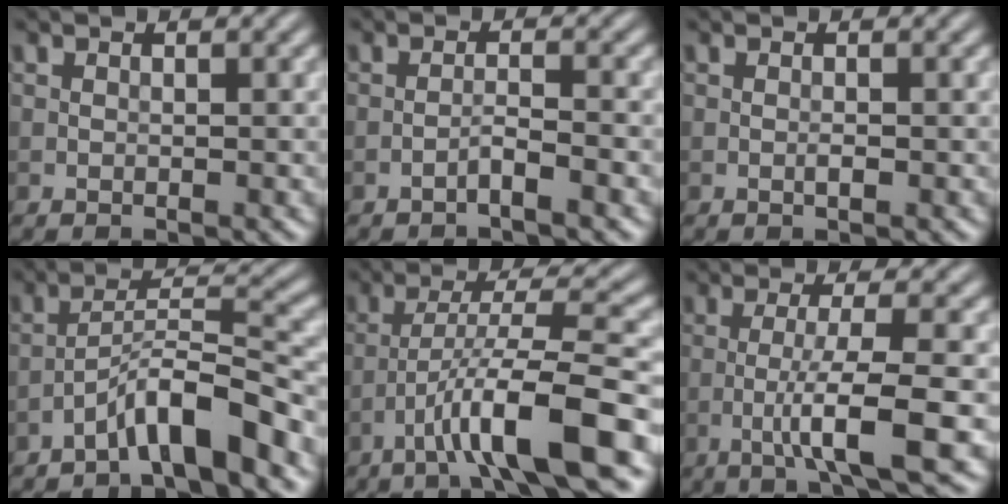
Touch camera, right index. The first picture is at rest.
{"total": 1.6, "force": [-1.1, 0.0, 1.2], "torque": [-0.020, 0.007, -0.023]}
{"total": 0.6, "force": [-0.2, 0.1, 0.5], "torque": [-0.012, -0.001, -0.004]}
{"total": 6.2, "force": [-4.3, 0.7, 4.4], "torque": [-0.073, 0.017, -0.077]}
{"total": 8.9, "force": [-4.7, 1.0, 7.5], "torque": [-0.123, 0.017, -0.079]}
{"total": 6.2, "force": [-2.0, 0.7, 5.8], "torque": [-0.095, 0.006, -0.039]}